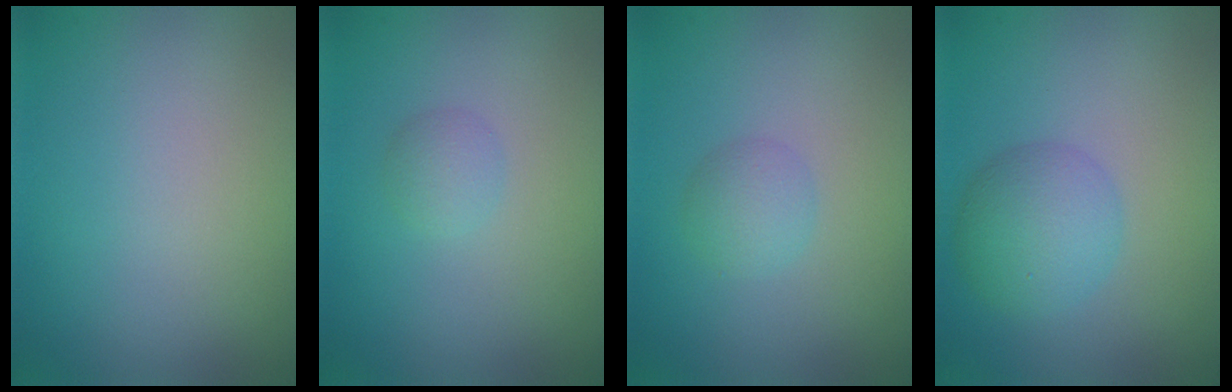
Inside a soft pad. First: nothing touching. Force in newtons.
{"total": 1.3, "press": 1.3, "slide": 0.0}
{"total": 1.8, "press": 1.8, "slide": 0.0}
{"total": 3.7, "press": 3.7, "slide": 0.2}